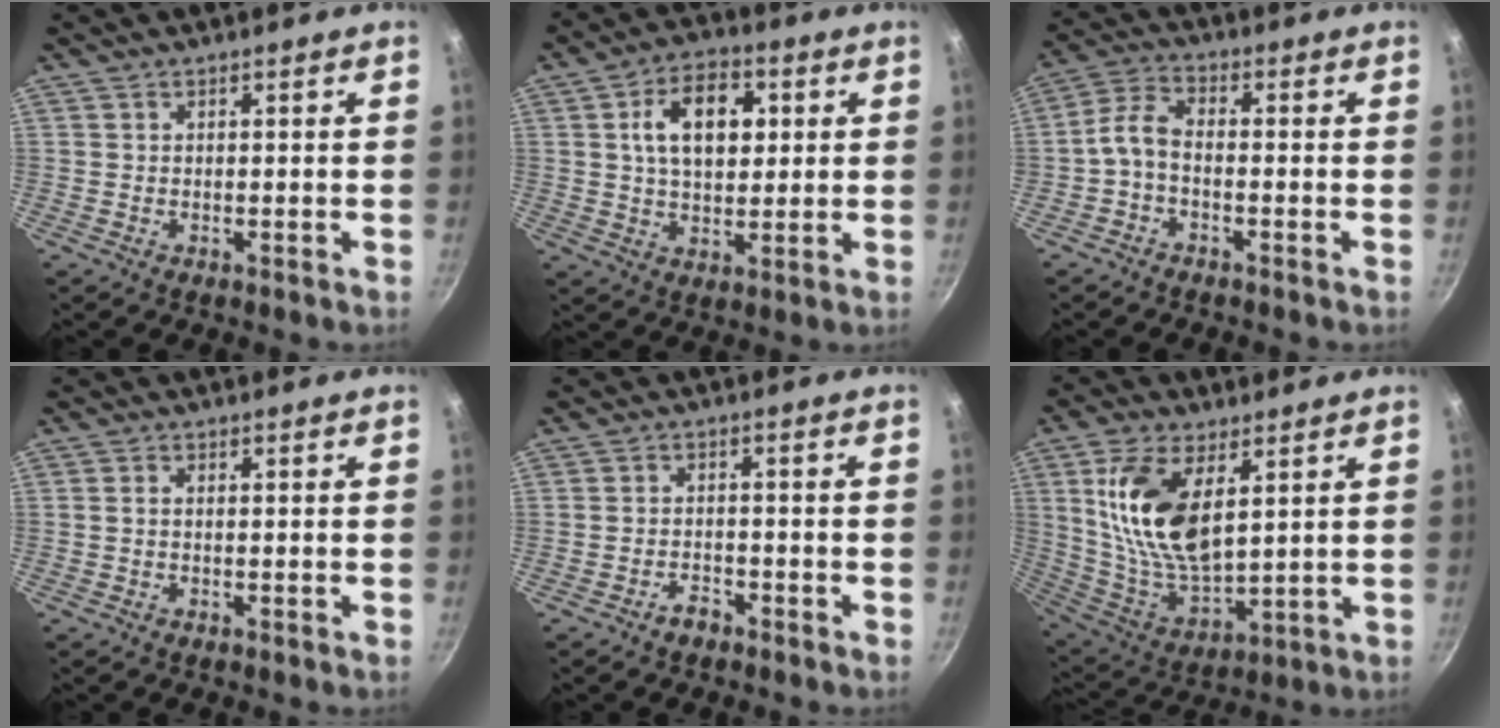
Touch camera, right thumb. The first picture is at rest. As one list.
[{"total": 12.4, "force": [2.8, 7.8, 9.3], "torque": [-0.128, 0.005, 0.040]}, {"total": 4.9, "force": [-1.8, 2.3, 3.9], "torque": [-0.093, 0.029, -0.048]}, {"total": 1.0, "force": [0.0, 0.6, 0.8], "torque": [-0.017, 0.004, -0.002]}, {"total": 2.6, "force": [-2.0, 1.3, 1.0], "torque": [-0.010, 0.025, -0.029]}, {"total": 17.3, "force": [5.3, 8.9, 13.9], "torque": [-0.254, -0.031, 0.112]}]